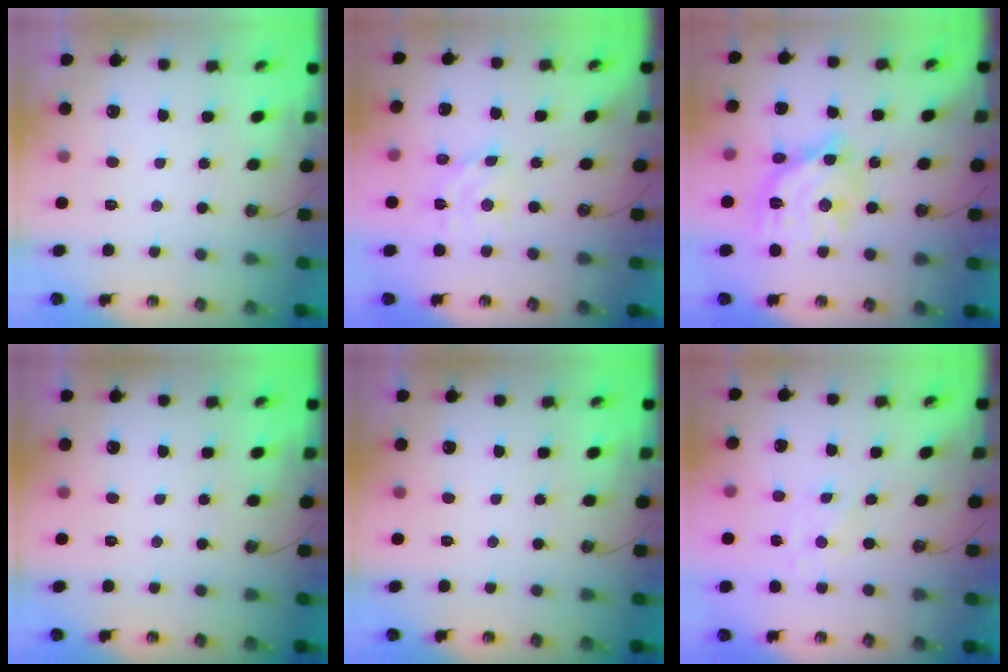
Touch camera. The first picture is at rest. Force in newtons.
{"total": 6.8, "press": 6.7, "slide": 1.2}
{"total": 17.2, "press": 17.2, "slide": 1.4}
{"total": 0.0}
{"total": 0.0}
{"total": 0.0}